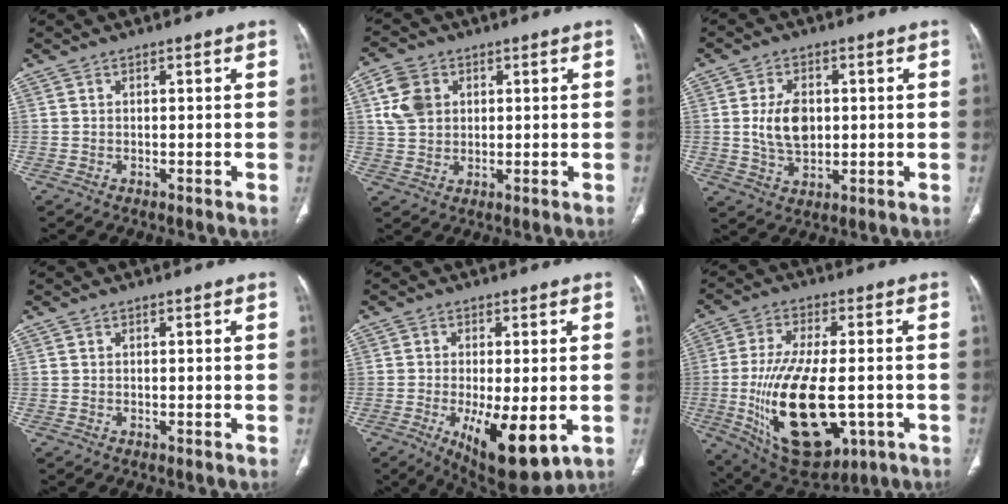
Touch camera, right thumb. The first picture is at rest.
{"total": 7.4, "force": [2.2, 5.8, 4.1], "torque": [-0.068, 0.000, 0.044]}
{"total": 8.1, "force": [0.6, 5.2, 6.2], "torque": [-0.104, -0.005, 0.017]}
{"total": 0.0}
{"total": 13.2, "force": [-3.7, 4.8, 11.7], "torque": [-0.182, -0.021, -0.042]}
{"total": 22.1, "force": [-4.5, 10.5, 18.9], "torque": [-0.353, -0.009, -0.047]}